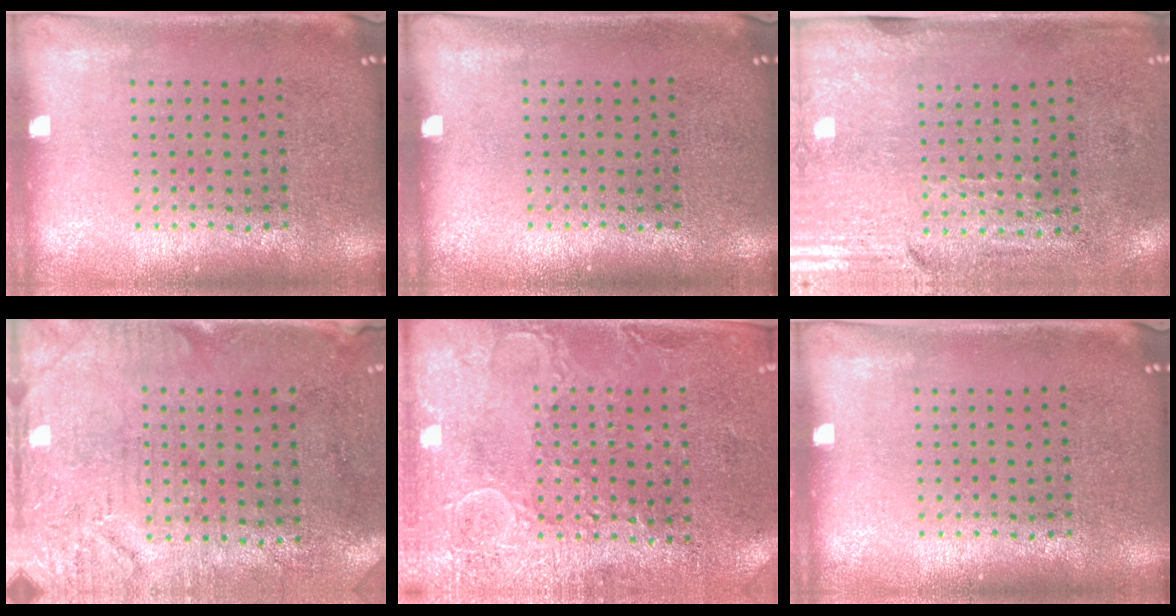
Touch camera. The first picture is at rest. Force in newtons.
{"total": 0.0}
{"total": 3.0, "press": 2.5, "slide": 1.6}
{"total": 3.3, "press": 2.6, "slide": 2.0}
{"total": 2.9, "press": 2.6, "slide": 1.2}
{"total": 0.0}